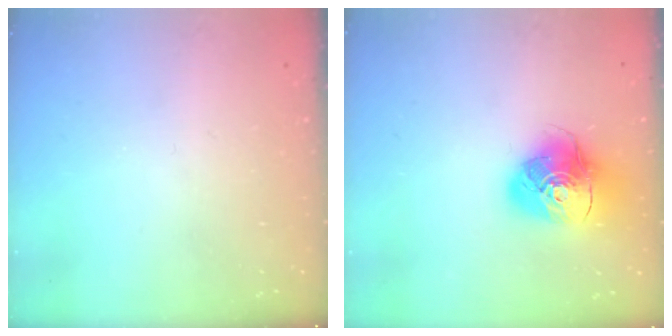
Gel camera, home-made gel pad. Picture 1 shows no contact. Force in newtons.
{"total": 14.5, "press": 14.4, "slide": 1.9}